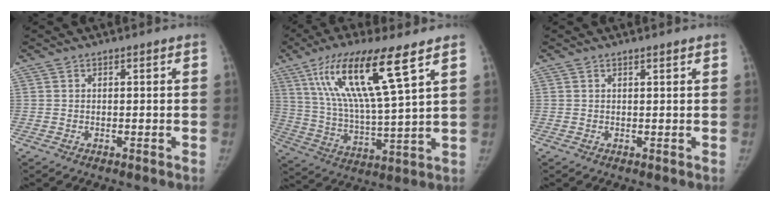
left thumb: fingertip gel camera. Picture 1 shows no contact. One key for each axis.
{"total": 18.6, "fx": 9.4, "fy": 3.0, "fz": 15.8, "tx": -0.303, "ty": -0.036, "tz": 0.176}
{"total": 0.8, "fx": 0.7, "fy": 0.1, "fz": 0.4, "tx": -0.006, "ty": -0.004, "tz": 0.013}